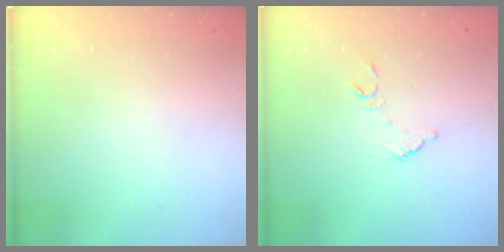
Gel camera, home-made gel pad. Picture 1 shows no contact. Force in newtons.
{"total": 7.6, "press": 7.6, "slide": 0.3}